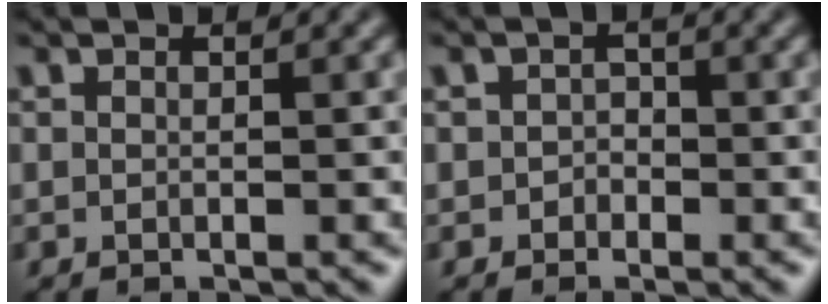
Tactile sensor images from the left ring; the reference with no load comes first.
{"total": 1.2, "force": [-0.4, 1.1, 0.4], "torque": [0.002, 0.000, -0.009]}